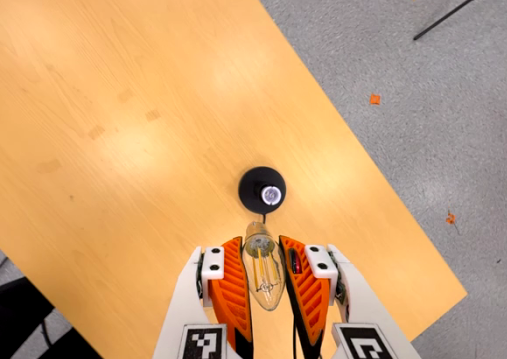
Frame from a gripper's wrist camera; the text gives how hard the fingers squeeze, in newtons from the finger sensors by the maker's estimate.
{"total": 18.9, "left": 20.7, "right": 17.0}